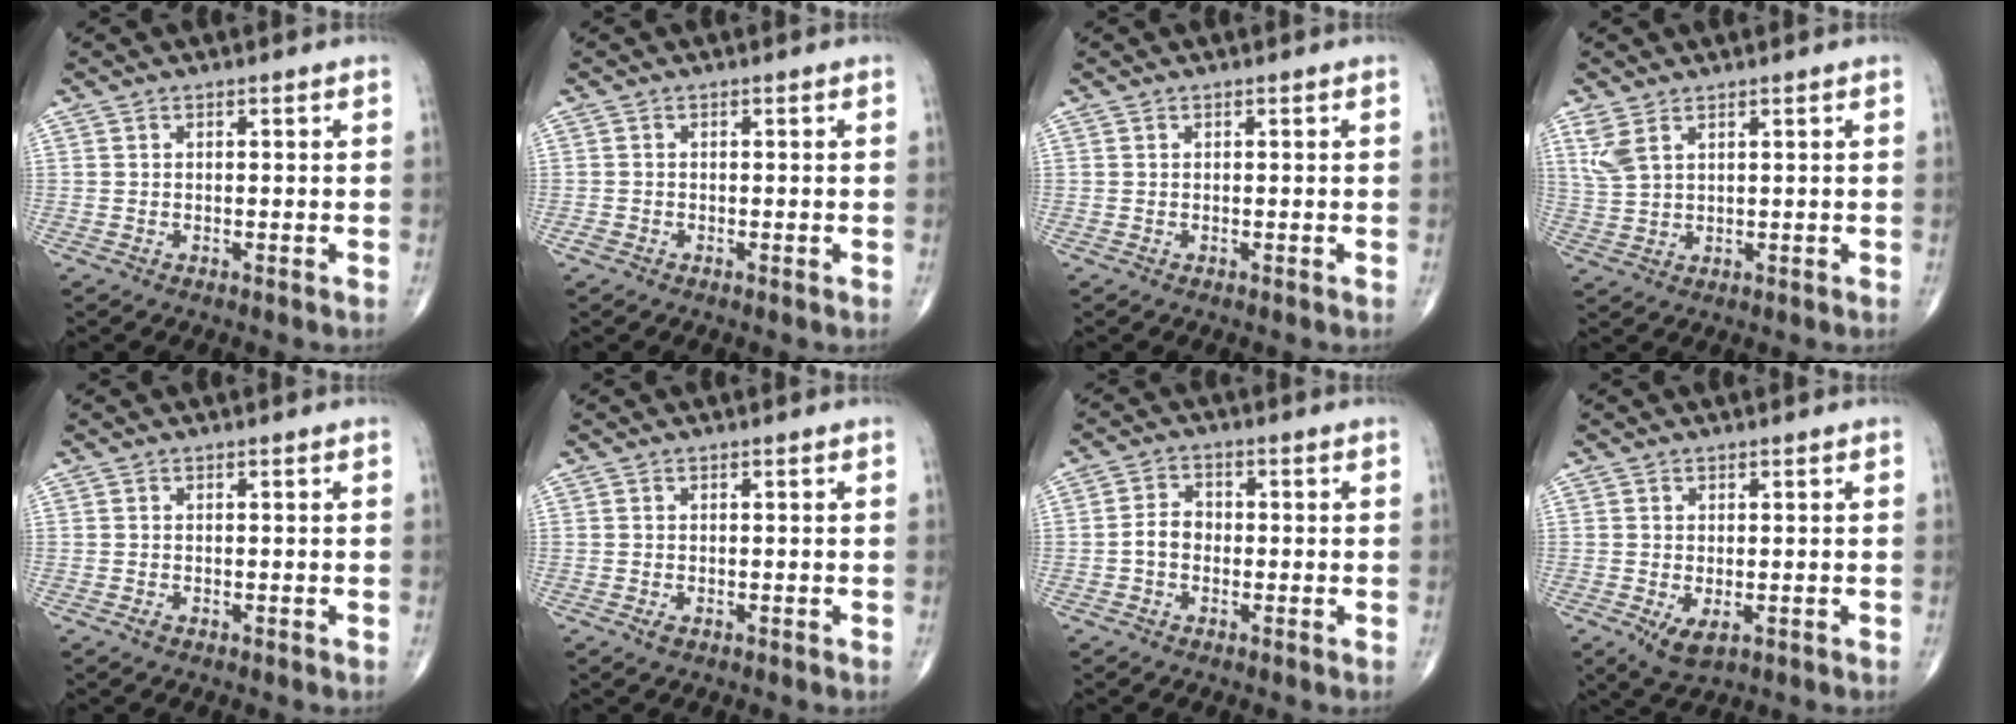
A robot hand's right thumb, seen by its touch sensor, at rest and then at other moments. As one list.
[{"total": 1.0, "force": [-0.5, 0.6, 0.5], "torque": [-0.009, -0.001, -0.011]}, {"total": 0.0}, {"total": 4.4, "force": [2.5, 2.0, 3.1], "torque": [-0.072, -0.003, 0.061]}, {"total": 0.5, "force": [-0.3, 0.3, 0.2], "torque": [-0.005, -0.001, -0.007]}, {"total": 1.0, "force": [-0.4, 0.6, 0.7], "torque": [-0.015, -0.002, -0.006]}, {"total": 3.7, "force": [-0.8, 2.8, 2.2], "torque": [-0.032, 0.017, -0.023]}, {"total": 3.9, "force": [-1.1, 1.9, 3.2], "torque": [-0.056, -0.010, -0.008]}]